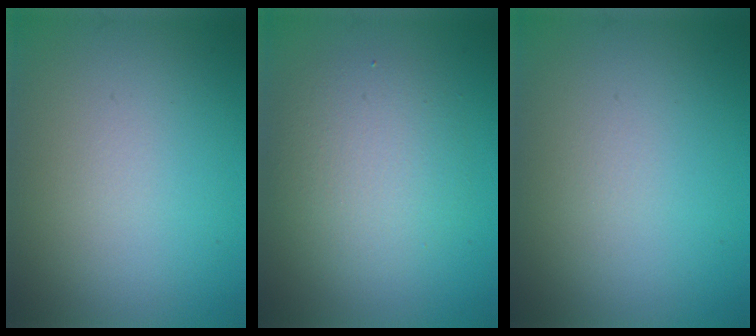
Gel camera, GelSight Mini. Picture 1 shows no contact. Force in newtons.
{"total": 3.8, "press": 3.8, "slide": 0.3}
{"total": 0.0}